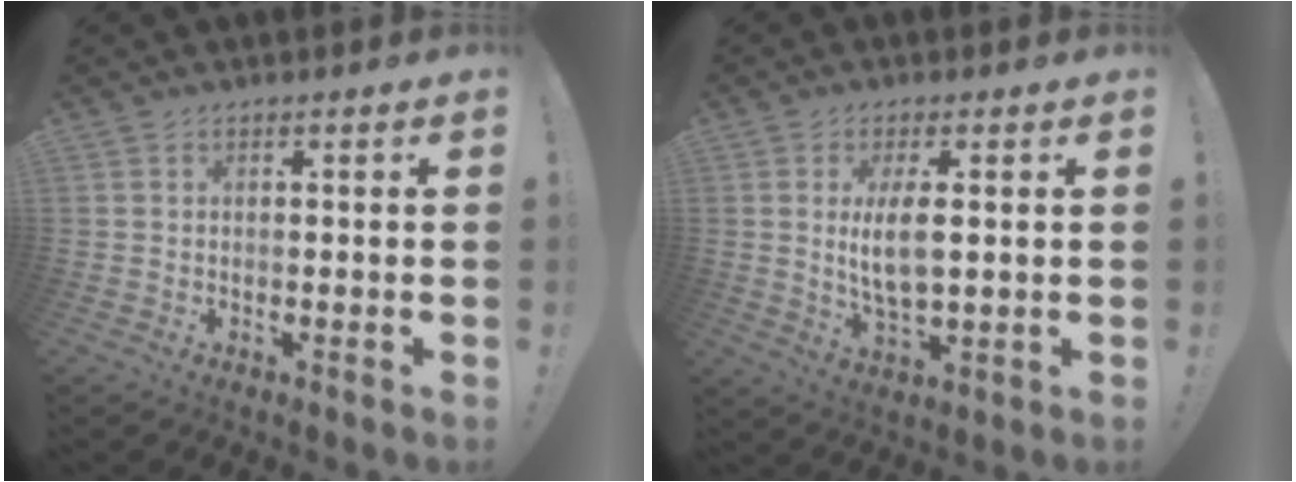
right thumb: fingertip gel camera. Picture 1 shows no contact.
{"total": 8.0, "force": [1.3, 2.8, 7.4], "torque": [-0.144, -0.015, 0.017]}